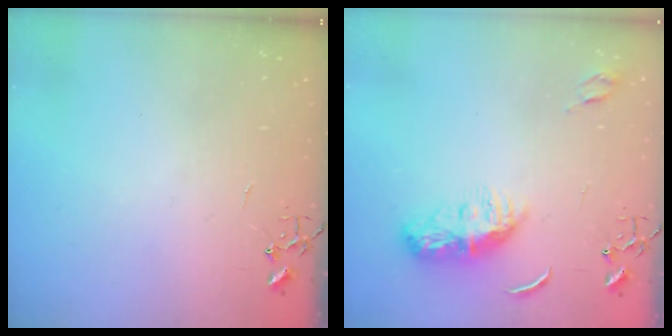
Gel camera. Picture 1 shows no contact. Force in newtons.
{"total": 9.4, "press": 9.4, "slide": 0.4}